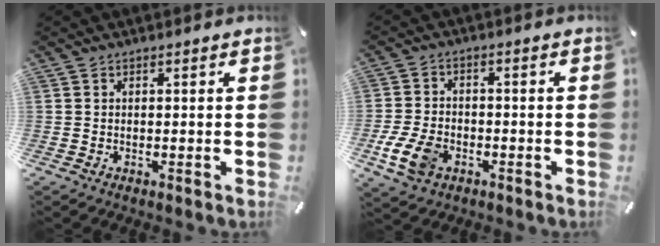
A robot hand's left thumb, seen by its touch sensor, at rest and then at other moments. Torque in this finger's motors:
{"motor_torque": [0.87, 1.78, 0.85, 0.36, 0.10]}